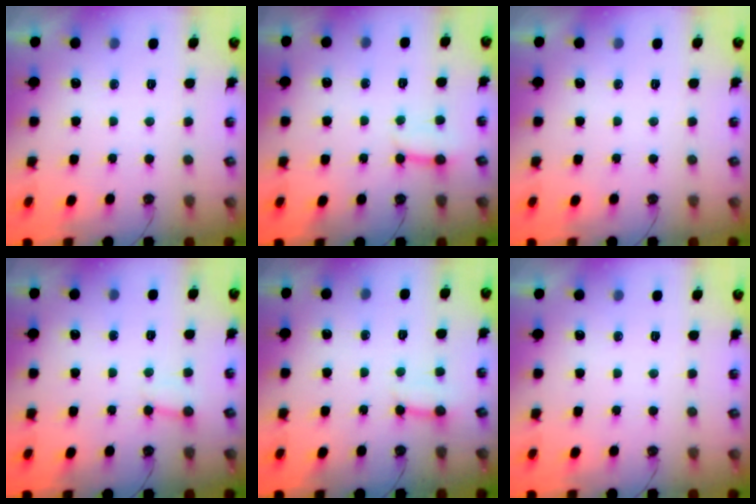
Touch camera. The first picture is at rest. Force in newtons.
{"total": 3.3, "press": 3.3, "slide": 0.5}
{"total": 0.0}
{"total": 4.6, "press": 4.5, "slide": 0.8}
{"total": 3.9, "press": 3.9, "slide": 0.5}
{"total": 0.0}